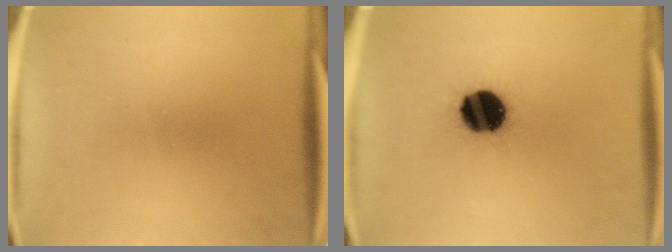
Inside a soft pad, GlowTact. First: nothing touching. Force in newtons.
{"total": 13.6}